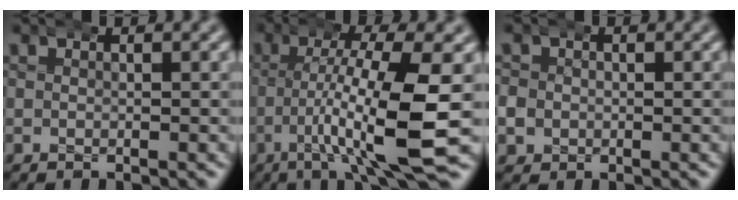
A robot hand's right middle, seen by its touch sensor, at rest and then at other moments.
{"total": 7.0, "force": [-1.5, 0.2, 6.8], "torque": [-0.115, -0.012, -0.022]}
{"total": 2.1, "force": [-0.3, 2.0, 0.0], "torque": [-0.019, -0.002, -0.007]}